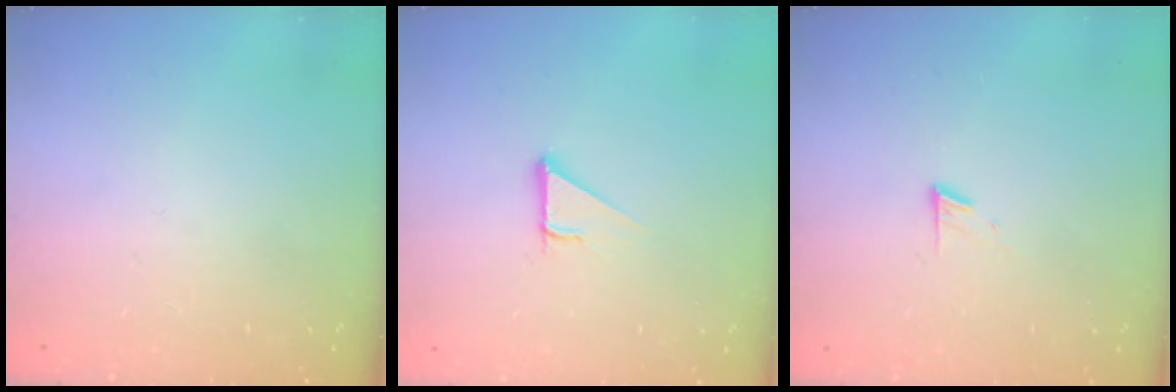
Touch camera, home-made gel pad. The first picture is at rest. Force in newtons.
{"total": 2.9, "press": 2.9, "slide": 0.1}
{"total": 5.1, "press": 5.1, "slide": 0.6}